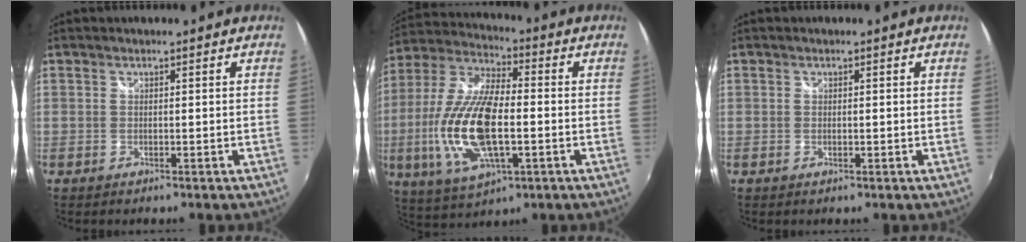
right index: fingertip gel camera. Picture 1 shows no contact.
{"total": 18.8, "force": [-3.2, 7.4, 17.0], "torque": [-0.354, -0.009, -0.056]}
{"total": 0.5, "force": [0.0, 0.3, 0.4], "torque": [-0.005, -0.001, 0.000]}